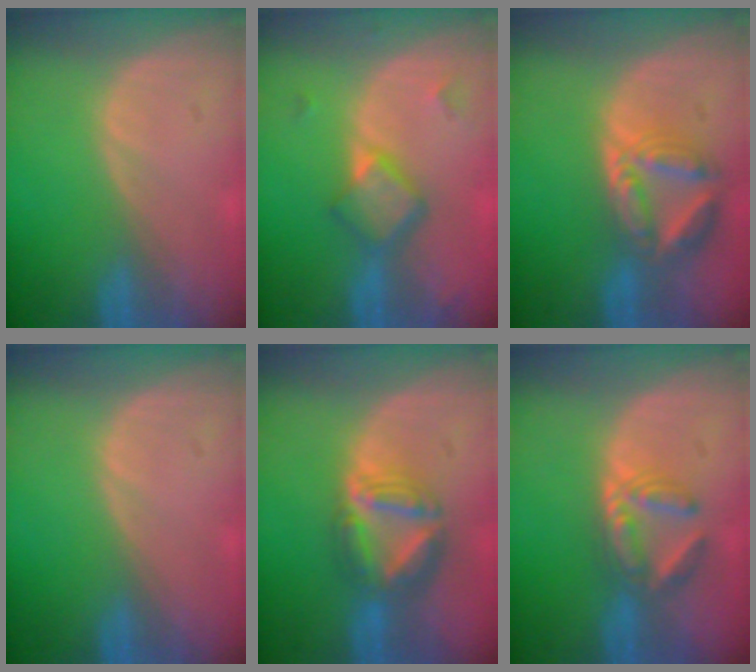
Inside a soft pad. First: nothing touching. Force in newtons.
{"total": 5.8, "press": 5.0, "slide": 3.0}
{"total": 8.0, "press": 7.0, "slide": 3.8}
{"total": 0.0}
{"total": 7.5, "press": 6.6, "slide": 3.4}
{"total": 5.9, "press": 5.3, "slide": 2.5}